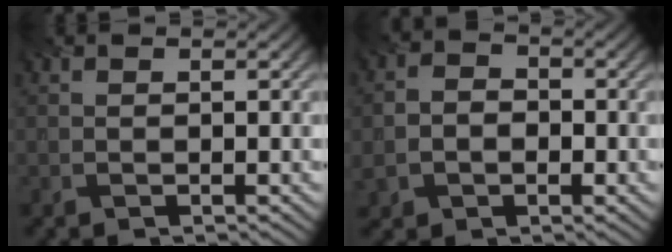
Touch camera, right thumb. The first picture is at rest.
{"total": 4.2, "force": [-1.2, 3.5, 2.1], "torque": [-0.043, -0.010, -0.029]}